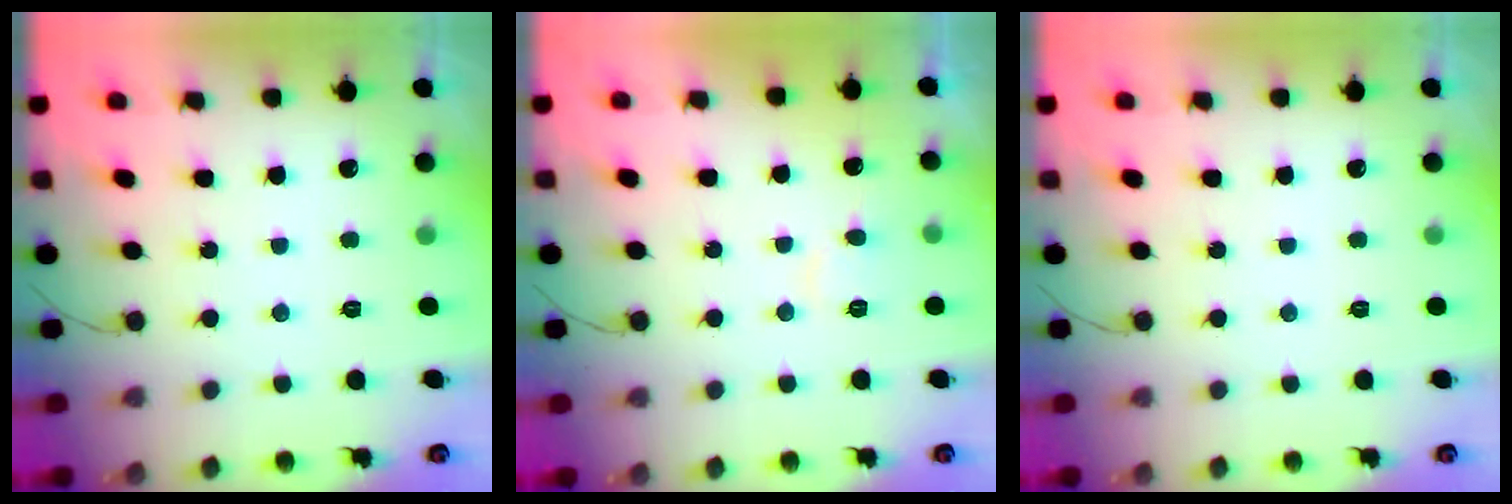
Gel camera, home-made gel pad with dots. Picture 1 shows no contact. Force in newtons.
{"total": 6.7, "press": 6.6, "slide": 0.7}
{"total": 0.0}